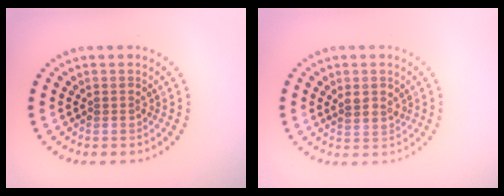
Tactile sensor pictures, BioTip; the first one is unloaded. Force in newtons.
{"total": 1.3, "press": 1.1, "slide": 0.7}